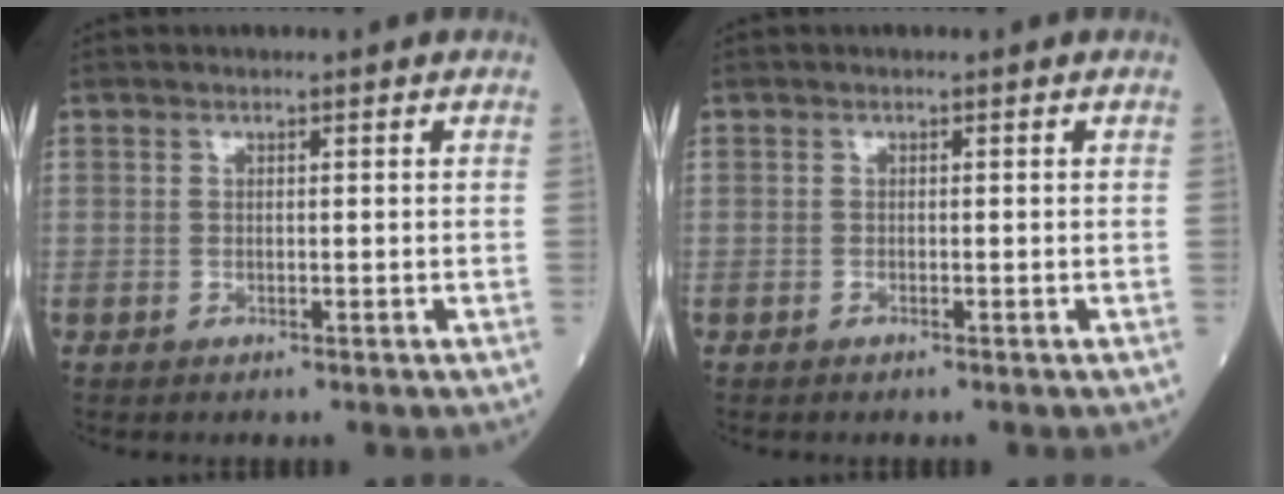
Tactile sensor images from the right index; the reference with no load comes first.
{"total": 0.0}